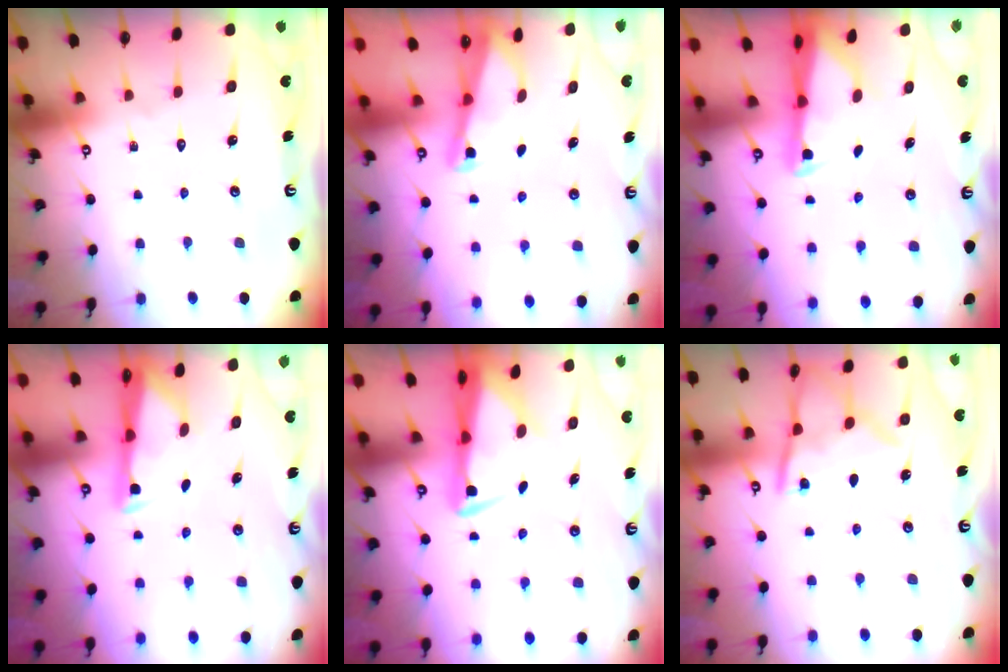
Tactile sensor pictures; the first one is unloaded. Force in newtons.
{"total": 1.9, "press": 1.9, "slide": 0.4}
{"total": 2.3, "press": 2.3, "slide": 0.5}
{"total": 2.7, "press": 2.7, "slide": 0.5}
{"total": 3.4, "press": 3.3, "slide": 0.6}
{"total": 11.0, "press": 11.0, "slide": 0.4}